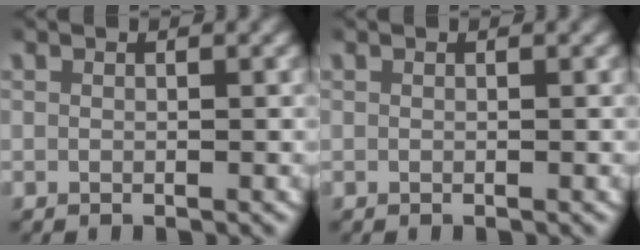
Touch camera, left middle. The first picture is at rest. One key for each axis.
{"total": 0.0}